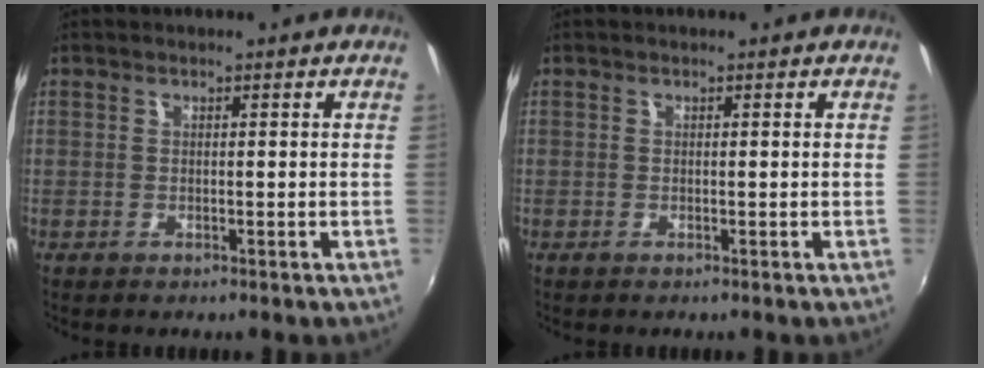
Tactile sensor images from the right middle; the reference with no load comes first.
{"total": 0.0}